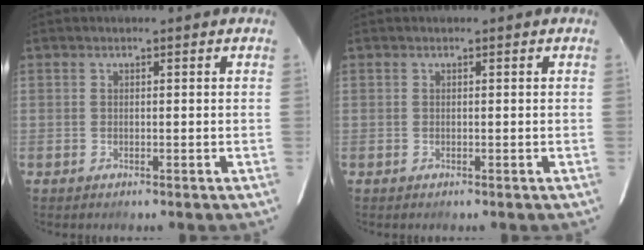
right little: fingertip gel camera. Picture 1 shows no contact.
{"total": 0.0}